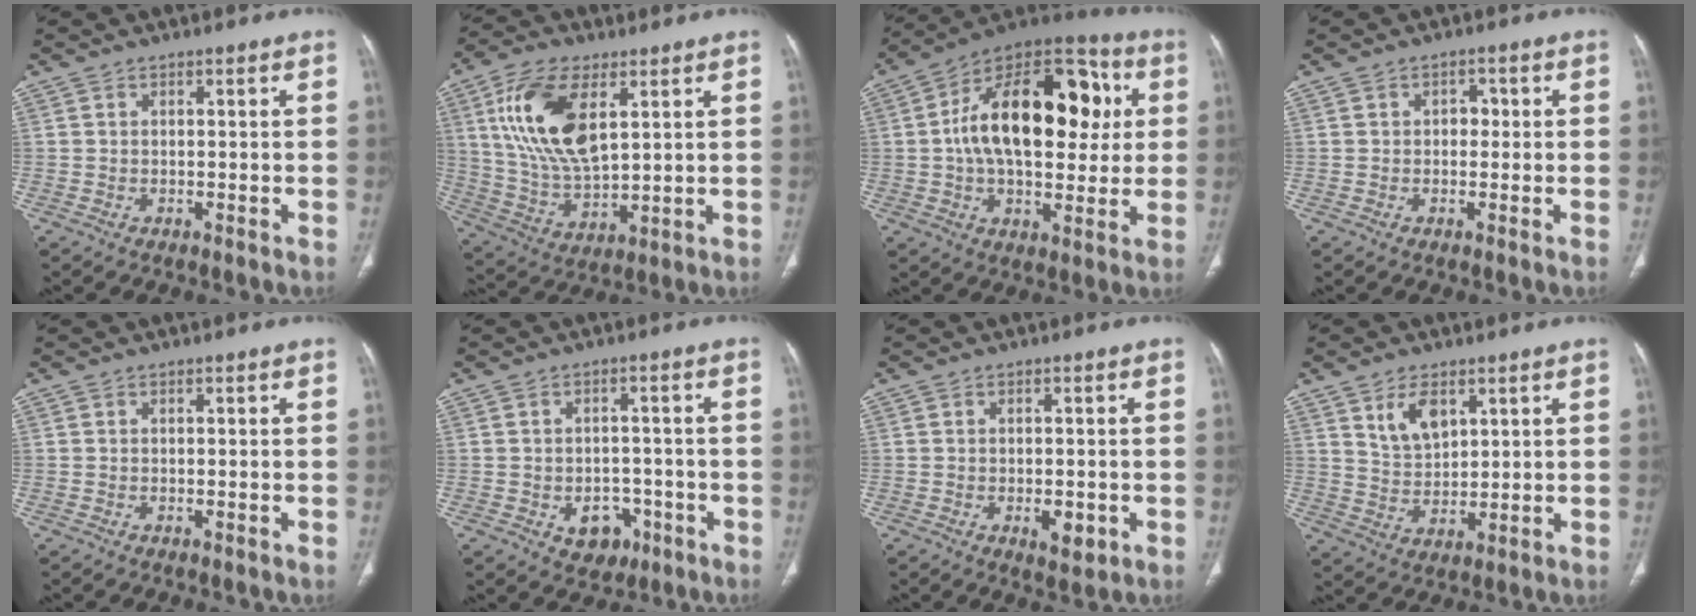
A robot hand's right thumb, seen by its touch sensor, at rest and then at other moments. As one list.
[{"total": 17.0, "force": [5.8, 8.5, 13.6], "torque": [-0.259, -0.018, 0.118]}, {"total": 26.2, "force": [3.7, 14.7, 21.4], "torque": [-0.311, 0.025, 0.049]}, {"total": 2.2, "force": [0.1, 1.7, 1.3], "torque": [-0.003, 0.006, -0.004]}, {"total": 0.0}, {"total": 6.1, "force": [-2.5, 4.7, 3.1], "torque": [-0.015, 0.020, -0.025]}, {"total": 4.0, "force": [-1.2, 2.0, 3.3], "torque": [-0.039, -0.001, -0.009]}, {"total": 9.1, "force": [3.8, 5.5, 6.1], "torque": [-0.093, -0.016, 0.080]}]